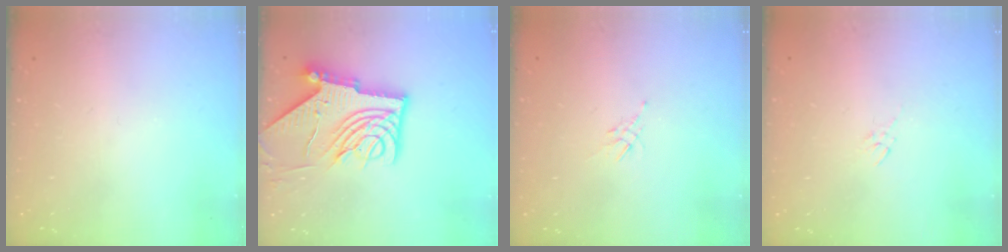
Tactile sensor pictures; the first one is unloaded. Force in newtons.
{"total": 15.6, "press": 15.4, "slide": 1.9}
{"total": 2.1, "press": 2.0, "slide": 0.5}
{"total": 2.7, "press": 2.5, "slide": 0.9}